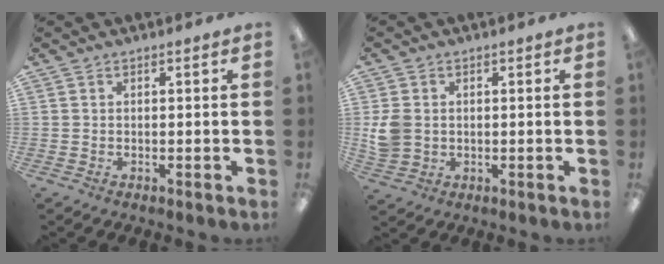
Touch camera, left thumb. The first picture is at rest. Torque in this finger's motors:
{"motor_torque": [-0.04, 0.21, 0.11, -0.18, 0.02]}